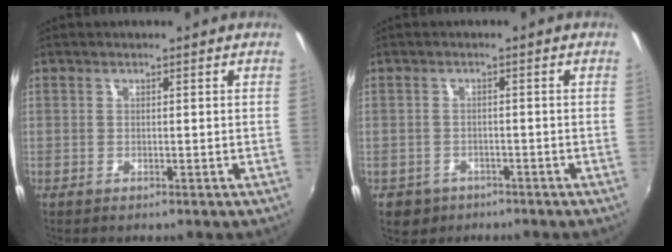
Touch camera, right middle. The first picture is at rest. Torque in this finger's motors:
{"motor_torque": [0.47, -0.45, -0.01, 0.01]}